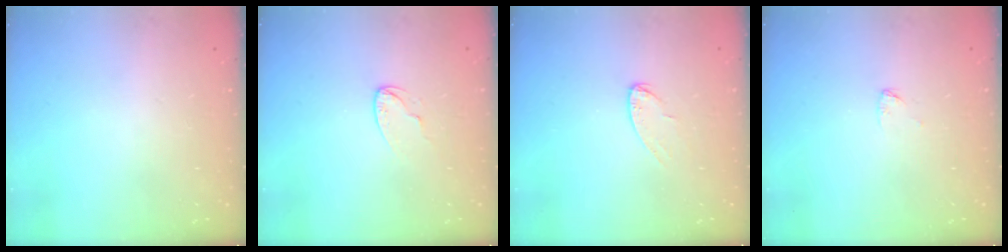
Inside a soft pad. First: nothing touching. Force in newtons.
{"total": 4.1, "press": 4.1, "slide": 0.4}
{"total": 4.9, "press": 4.9, "slide": 0.5}
{"total": 2.6, "press": 2.6, "slide": 0.2}